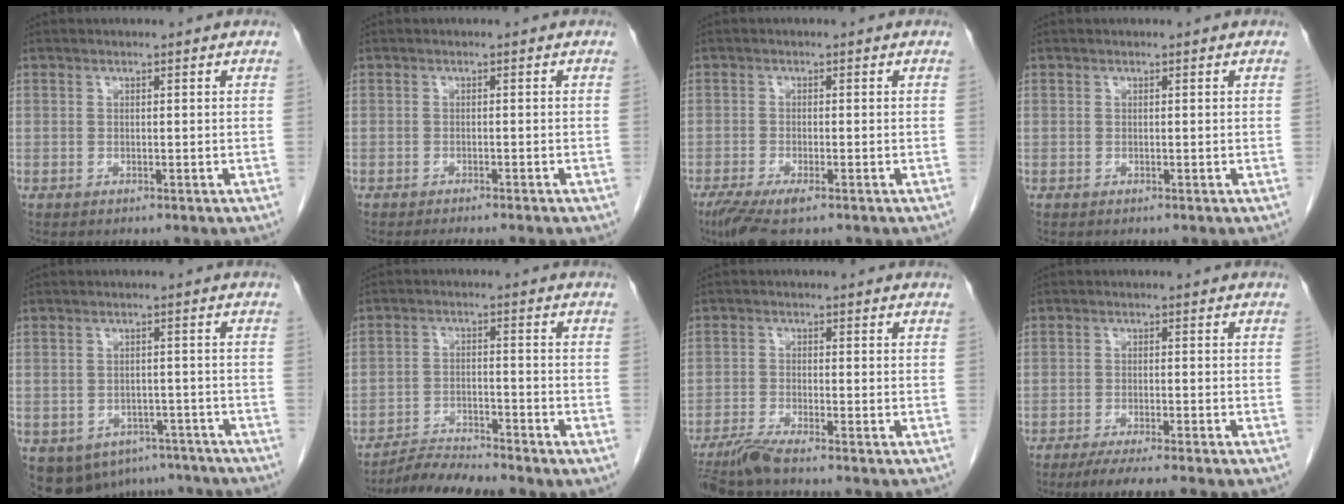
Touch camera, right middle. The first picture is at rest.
{"total": 5.3, "force": [-4.4, 0.6, 2.9], "torque": [-0.027, -0.007, -0.058]}
{"total": 5.7, "force": [-3.7, 1.2, 4.2], "torque": [-0.076, -0.016, -0.062]}
{"total": 0.0}
{"total": 12.2, "force": [-8.0, 8.4, 3.8], "torque": [-0.080, 0.008, -0.092]}
{"total": 4.9, "force": [-4.7, -0.7, 1.2], "torque": [-0.019, -0.014, -0.088]}
{"total": 4.5, "force": [-3.9, -0.7, 2.1], "torque": [-0.043, -0.017, -0.078]}
{"total": 6.5, "force": [-5.0, -0.3, 4.2], "torque": [-0.052, -0.013, -0.077]}